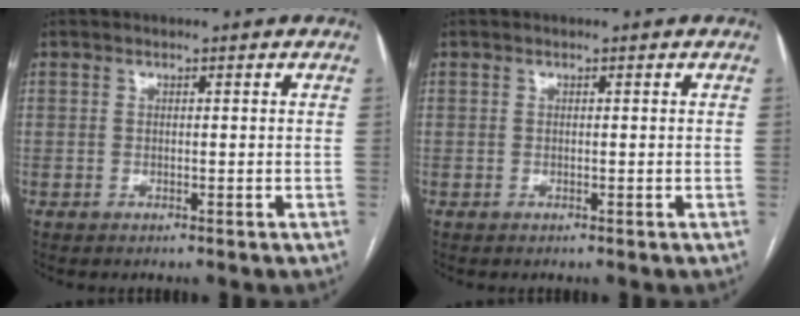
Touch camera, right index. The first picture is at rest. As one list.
[{"total": 0.0}]